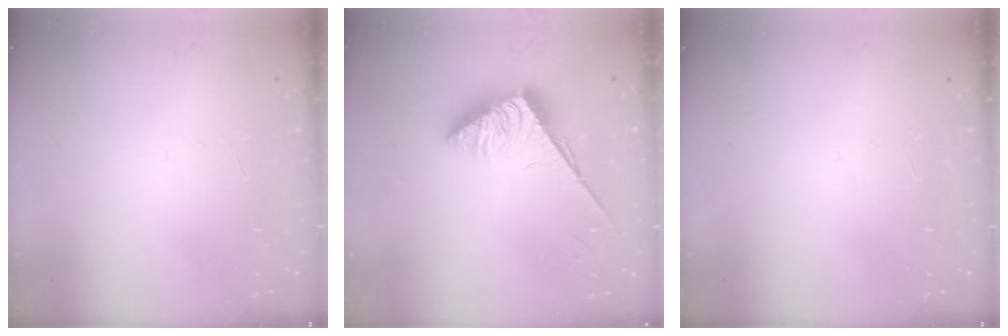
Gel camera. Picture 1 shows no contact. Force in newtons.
{"total": 3.8, "press": 3.8, "slide": 0.6}
{"total": 0.0}